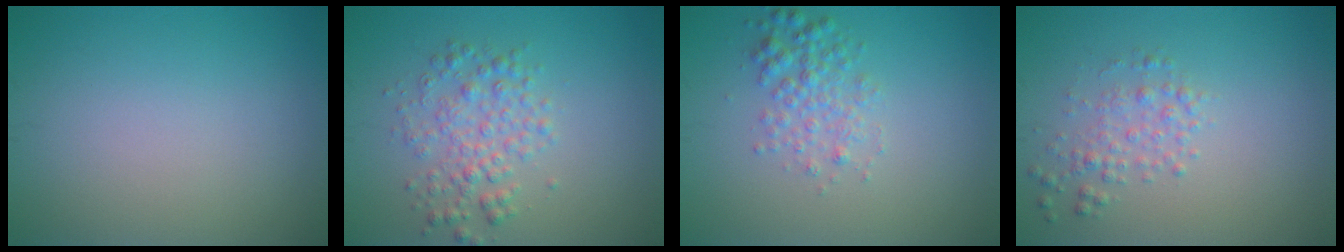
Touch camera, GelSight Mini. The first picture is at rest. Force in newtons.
{"total": 3.2, "press": 3.2, "slide": 0.0}
{"total": 2.5, "press": 2.5, "slide": 0.0}
{"total": 2.0, "press": 2.0, "slide": 0.1}